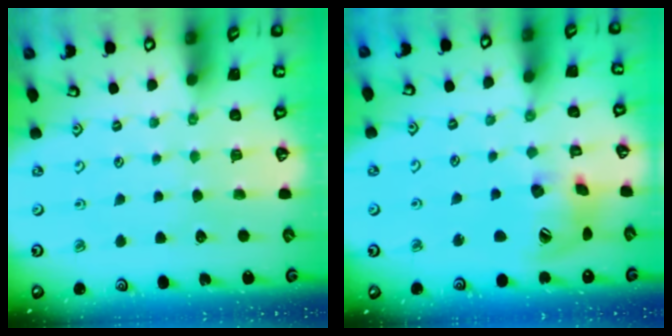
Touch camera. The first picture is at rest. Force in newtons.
{"total": 16.4, "press": 16.3, "slide": 2.2}